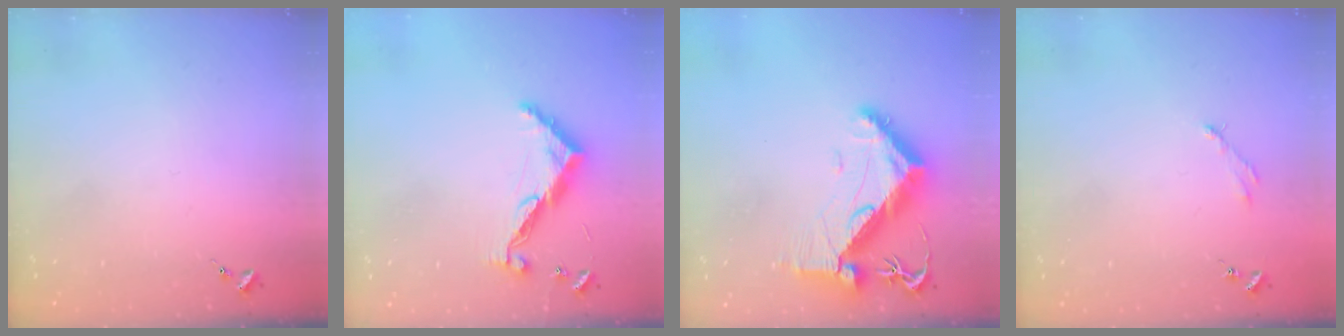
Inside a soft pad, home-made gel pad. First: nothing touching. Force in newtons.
{"total": 9.7, "press": 9.7, "slide": 0.3}
{"total": 12.1, "press": 12.0, "slide": 1.7}
{"total": 2.5, "press": 2.5, "slide": 0.3}